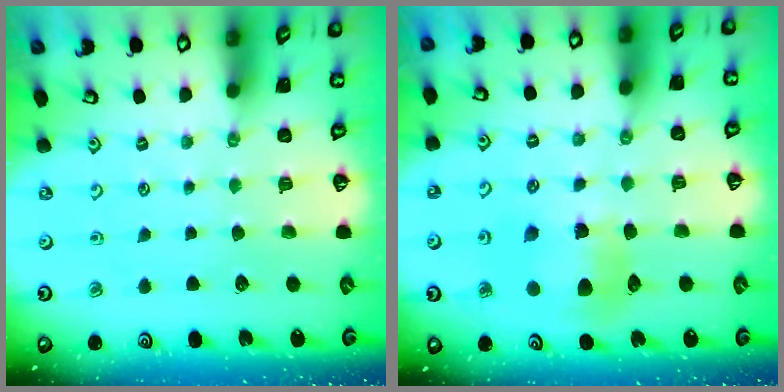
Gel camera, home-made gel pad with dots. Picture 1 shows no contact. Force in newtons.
{"total": 8.3, "press": 8.2, "slide": 1.2}